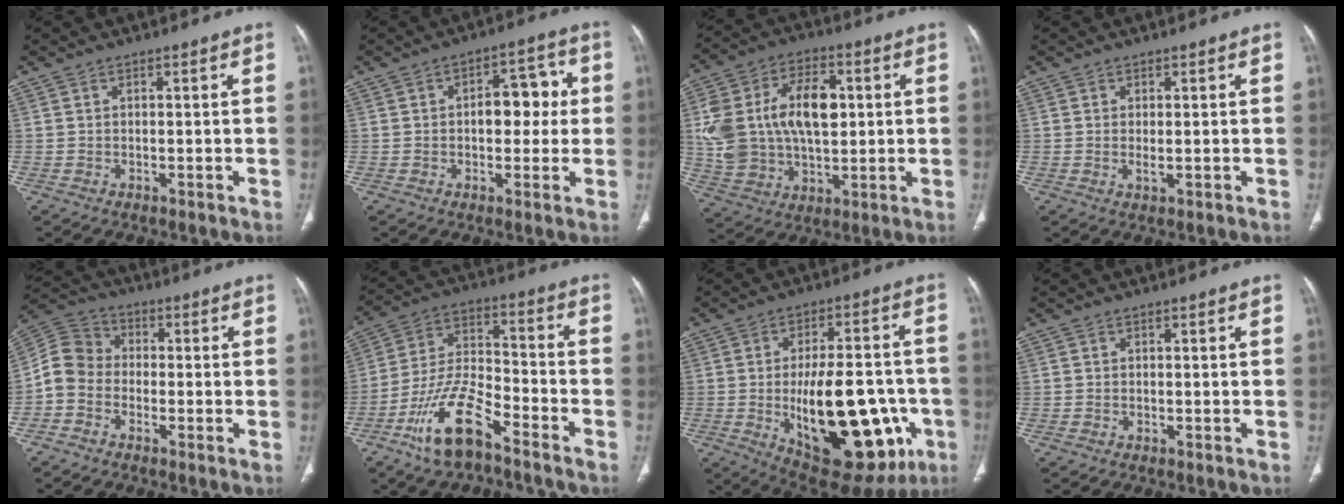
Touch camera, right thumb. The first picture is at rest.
{"total": 8.4, "force": [0.5, 5.1, 6.6], "torque": [-0.051, 0.025, 0.004]}
{"total": 20.1, "force": [2.8, 12.5, 15.4], "torque": [-0.274, 0.010, 0.059]}
{"total": 1.3, "force": [0.0, 0.4, 1.2], "torque": [-0.023, -0.006, 0.001]}
{"total": 7.1, "force": [-2.2, 5.9, 3.3], "torque": [-0.056, 0.030, -0.058]}
{"total": 13.8, "force": [-8.8, 5.0, 9.4], "torque": [-0.179, 0.060, -0.172]}
{"total": 26.6, "force": [-6.1, 12.2, 22.8], "torque": [-0.298, 0.007, -0.061]}
{"total": 0.0}